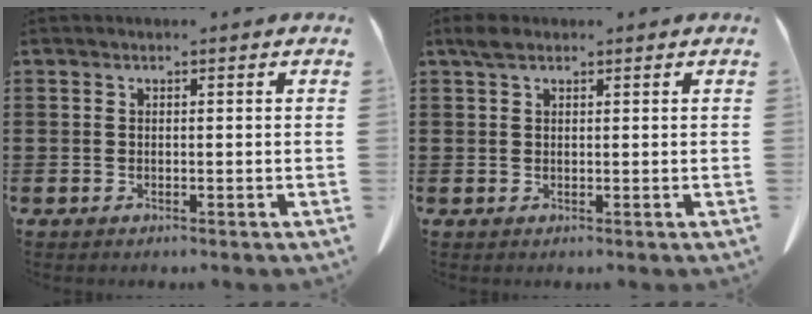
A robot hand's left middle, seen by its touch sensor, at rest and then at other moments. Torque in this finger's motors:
{"motor_torque": [0.82, 0.94, 0.02, 0.05]}